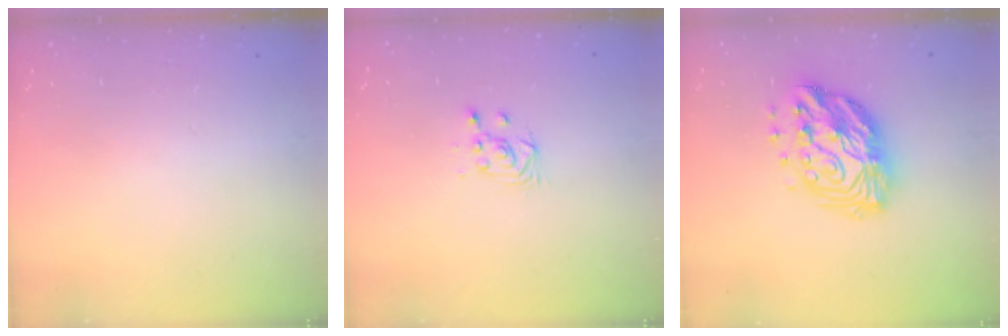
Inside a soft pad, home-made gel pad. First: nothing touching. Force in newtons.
{"total": 4.1, "press": 4.0, "slide": 0.7}
{"total": 16.6, "press": 16.5, "slide": 1.5}